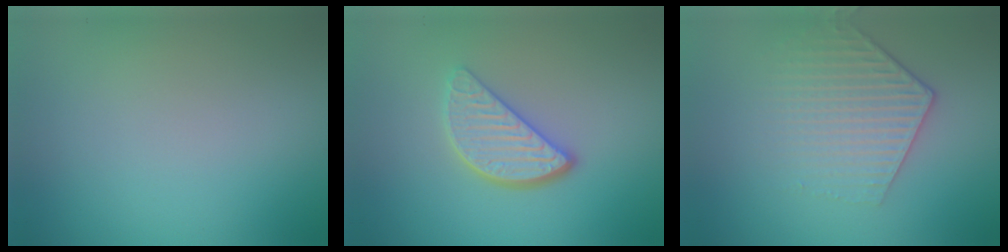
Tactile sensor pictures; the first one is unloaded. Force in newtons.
{"total": 3.9, "press": 3.0, "slide": 2.4}
{"total": 3.5, "press": 2.9, "slide": 2.0}